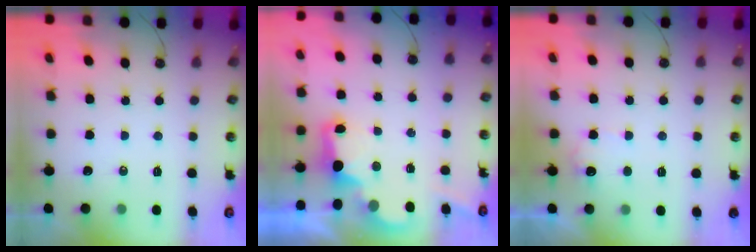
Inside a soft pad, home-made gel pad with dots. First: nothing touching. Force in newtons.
{"total": 2.7, "press": 2.6, "slide": 0.5}
{"total": 5.6, "press": 5.6, "slide": 0.4}